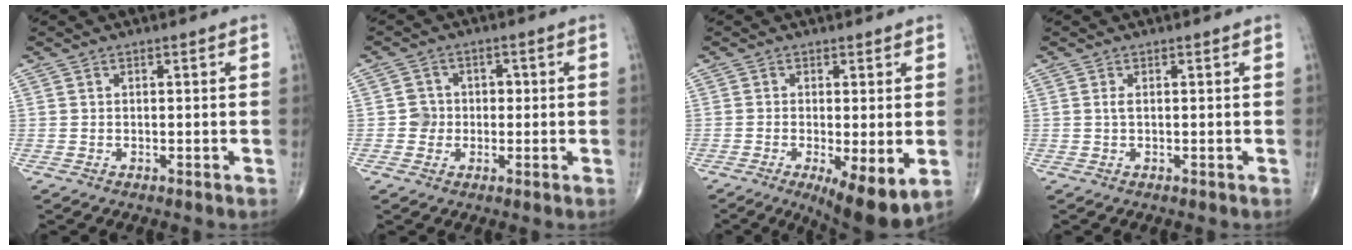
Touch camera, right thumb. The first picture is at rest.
{"total": 3.8, "force": [-0.4, 3.7, 0.8], "torque": [0.019, 0.012, -0.011]}
{"total": 9.7, "force": [-2.8, 2.9, 8.8], "torque": [-0.136, -0.022, -0.039]}
{"total": 0.7, "force": [0.1, 0.2, 0.7], "torque": [-0.021, -0.002, 0.002]}